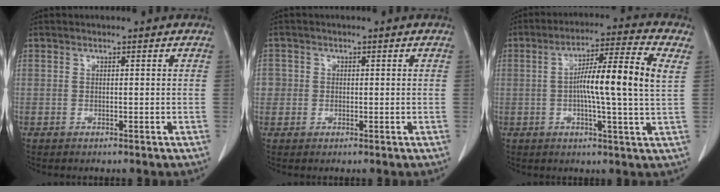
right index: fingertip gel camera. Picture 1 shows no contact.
{"total": 2.7, "force": [0.0, 2.6, 0.4], "torque": [0.002, 0.008, 0.001]}
{"total": 12.4, "force": [1.6, -0.1, 12.3], "torque": [-0.203, 0.017, 0.018]}